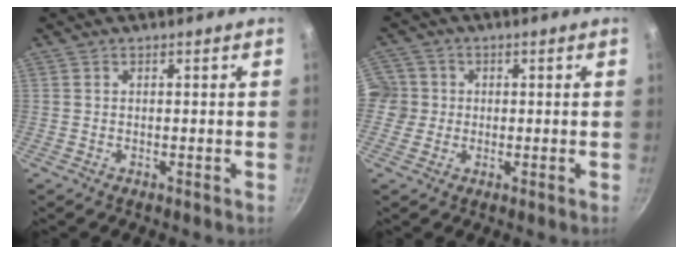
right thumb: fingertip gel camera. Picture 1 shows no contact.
{"total": 5.2, "force": [0.0, 5.1, 1.0], "torque": [0.015, 0.005, -0.011]}